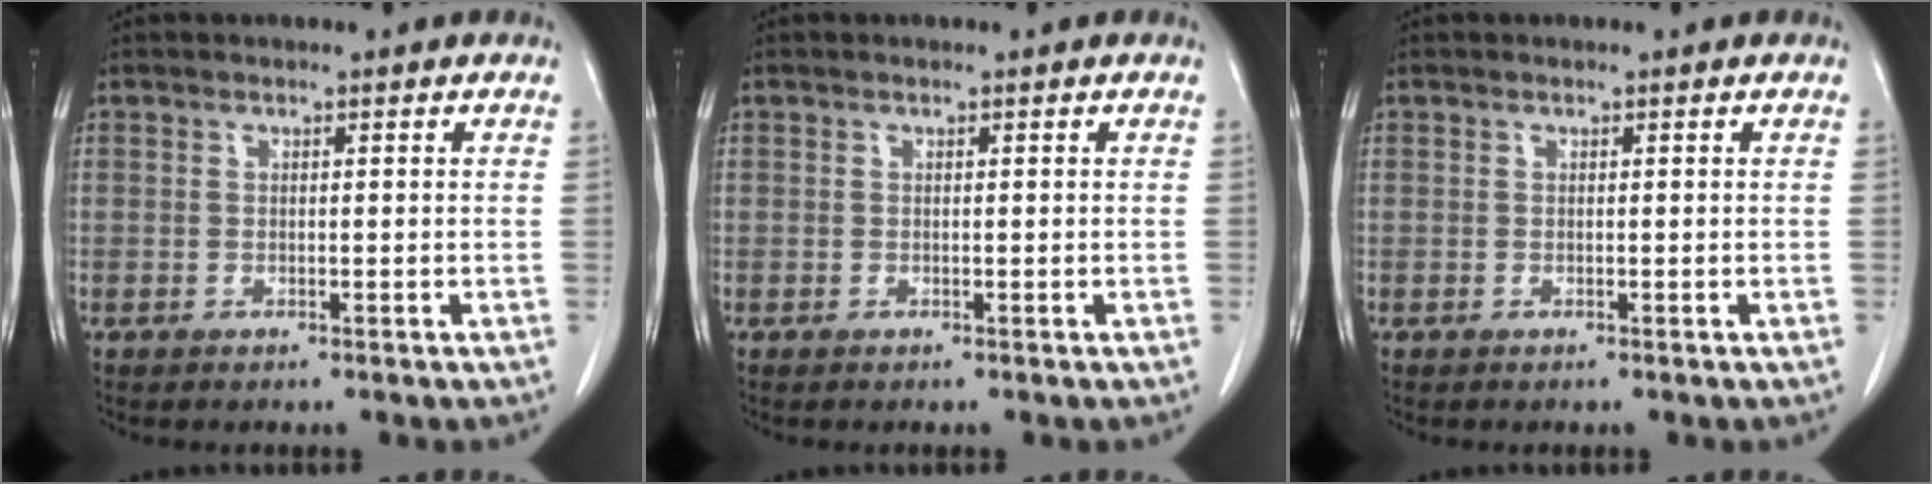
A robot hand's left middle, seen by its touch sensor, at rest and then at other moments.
{"total": 0.0}
{"total": 0.0}